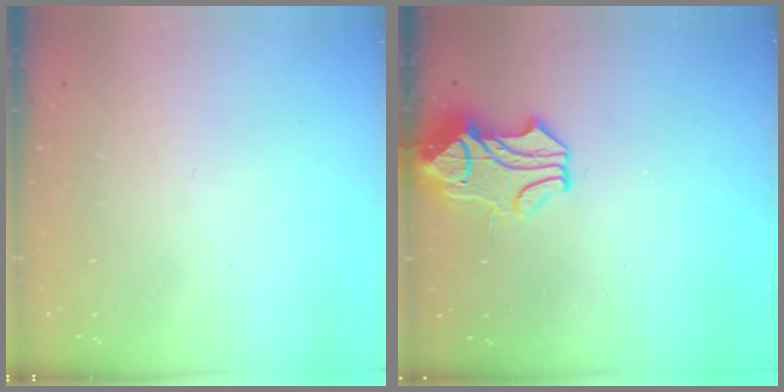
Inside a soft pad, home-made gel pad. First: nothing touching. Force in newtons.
{"total": 2.0, "press": 1.2, "slide": 1.5}